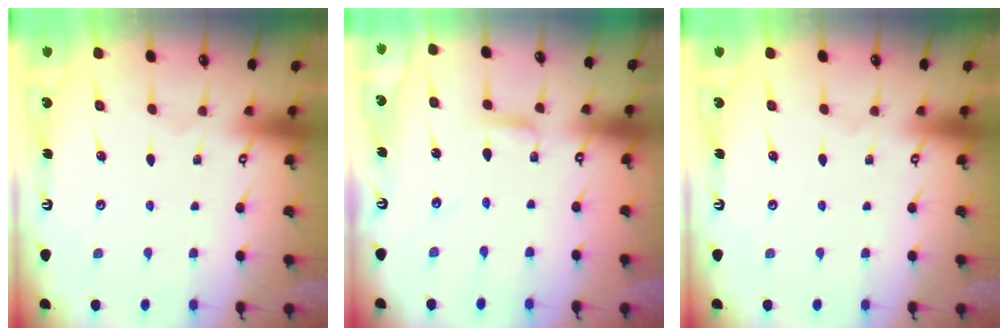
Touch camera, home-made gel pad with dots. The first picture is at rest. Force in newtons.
{"total": 2.7, "press": 2.7, "slide": 0.2}
{"total": 0.0}